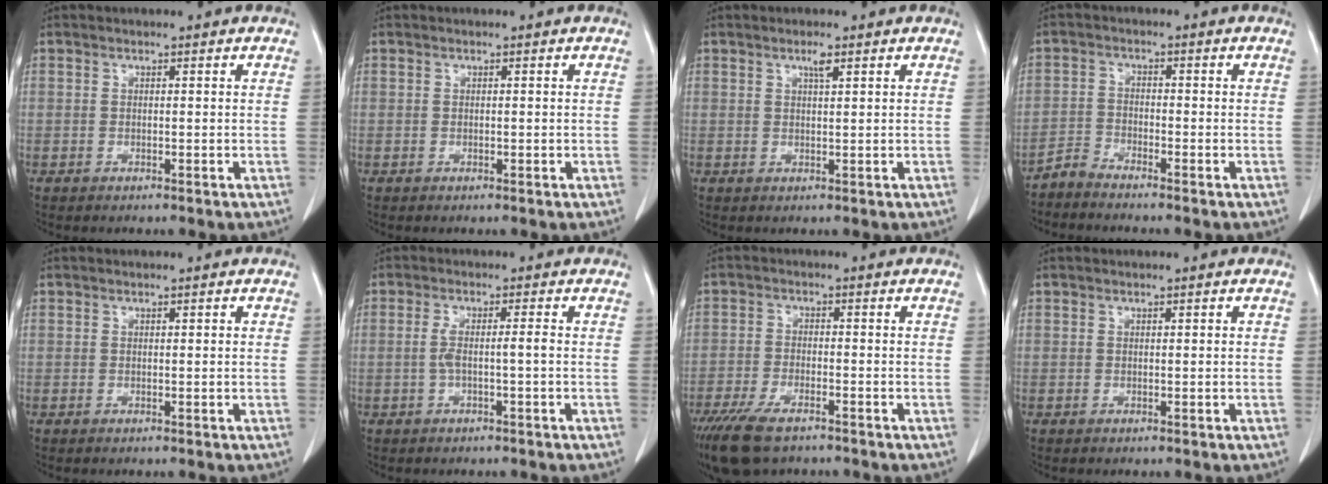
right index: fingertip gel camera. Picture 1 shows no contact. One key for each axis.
{"total": 1.0, "fx": 0.3, "fy": 0.7, "fz": 0.5, "tx": -0.015, "ty": 0.009, "tz": 0.013}
{"total": 2.0, "fx": 1.2, "fy": 0.5, "fz": 1.6, "tx": -0.031, "ty": 0.000, "tz": 0.022}
{"total": 2.9, "fx": -2.8, "fy": 0.4, "fz": 0.5, "tx": -0.012, "ty": -0.005, "tz": -0.059}
{"total": 0.9, "fx": 0.2, "fy": 0.4, "fz": 0.7, "tx": -0.018, "ty": 0.006, "tz": 0.006}
{"total": 3.5, "fx": -0.5, "fy": 0.4, "fz": 3.4, "tx": -0.071, "ty": 0.010, "tz": -0.006}
{"total": 9.7, "fx": -6.8, "fy": 3.5, "fz": 5.8, "tx": -0.112, "ty": -0.018, "tz": -0.119}
{"total": 0.7, "fx": 0.1, "fy": 0.3, "fz": 0.6, "tx": -0.016, "ty": 0.005, "tz": 0.006}